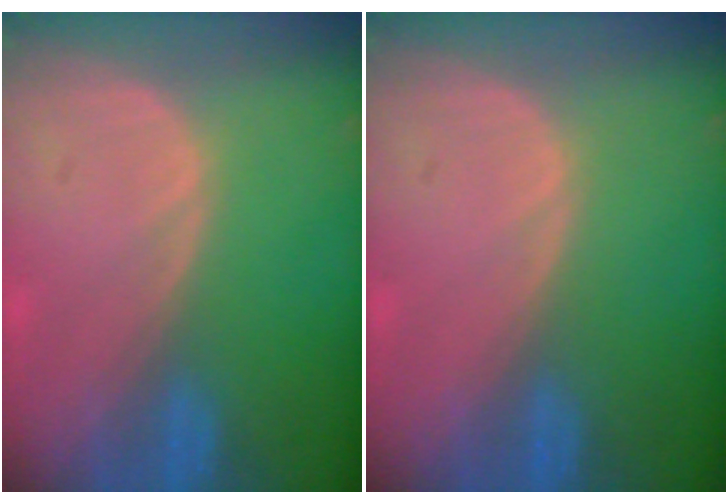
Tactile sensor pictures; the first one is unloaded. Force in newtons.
{"total": 0.0}